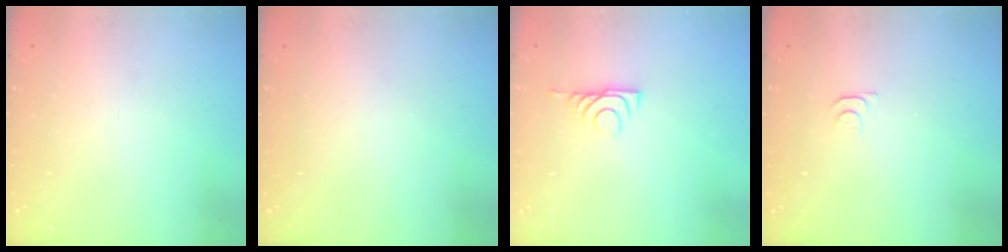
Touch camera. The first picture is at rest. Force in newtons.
{"total": 0.0}
{"total": 5.8, "press": 5.7, "slide": 0.8}
{"total": 4.3, "press": 4.2, "slide": 0.5}